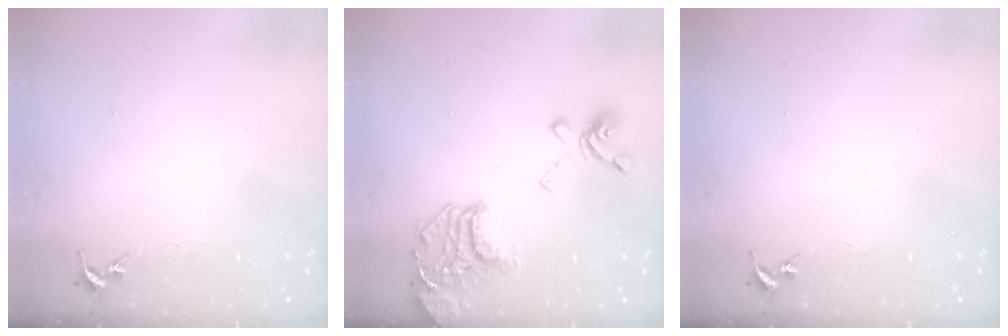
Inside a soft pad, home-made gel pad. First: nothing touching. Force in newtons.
{"total": 18.3, "press": 18.1, "slide": 2.4}
{"total": 0.0}